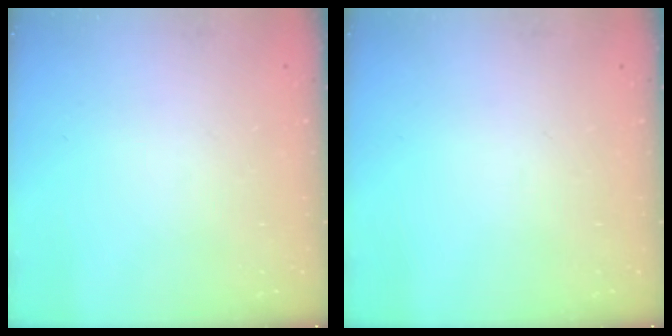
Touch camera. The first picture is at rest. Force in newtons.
{"total": 0.0}